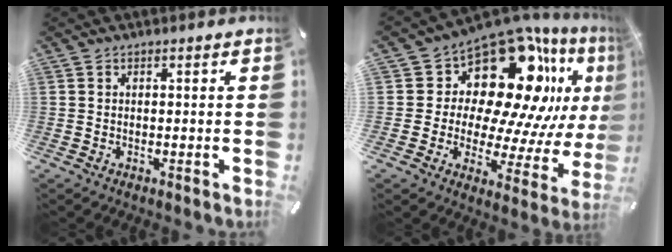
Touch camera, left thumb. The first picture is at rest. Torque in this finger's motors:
{"motor_torque": [2.56, 2.44, 0.83, 0.33, 0.09]}